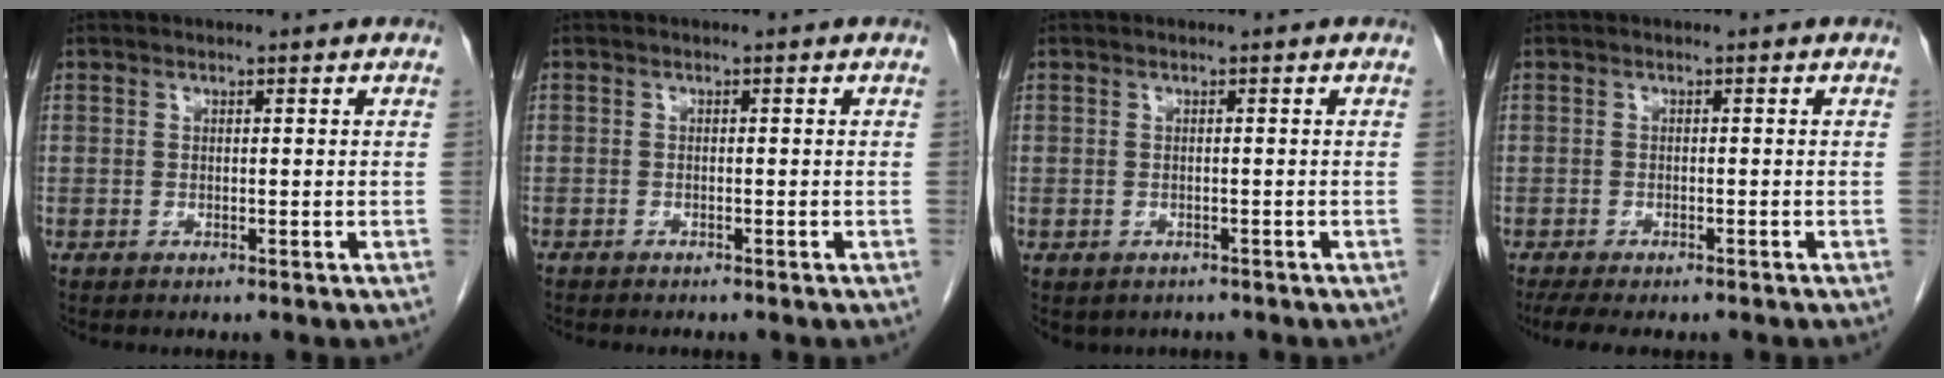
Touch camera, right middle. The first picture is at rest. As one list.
[{"total": 1.7, "force": [-1.5, 0.4, 0.7], "torque": [-0.015, -0.003, -0.018]}, {"total": 2.6, "force": [-1.9, 1.6, 0.4], "torque": [-0.009, 0.000, -0.023]}, {"total": 6.3, "force": [-5.0, 1.8, 3.3], "torque": [-0.051, -0.013, -0.073]}]